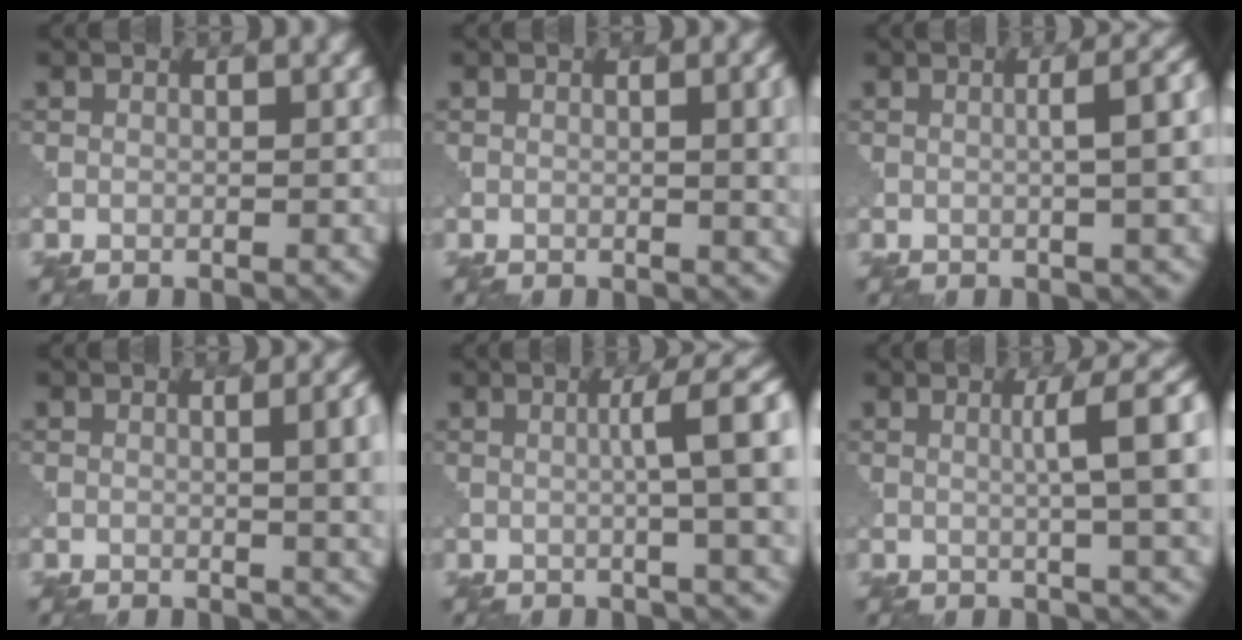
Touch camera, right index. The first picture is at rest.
{"total": 4.4, "force": [0.4, 1.6, 4.1], "torque": [-0.036, 0.003, 0.008]}
{"total": 6.3, "force": [0.2, 2.2, 5.9], "torque": [-0.048, 0.017, 0.003]}
{"total": 6.4, "force": [0.5, 2.6, 5.8], "torque": [-0.036, 0.006, 0.010]}
{"total": 8.9, "force": [0.8, 2.3, 8.5], "torque": [-0.082, 0.019, 0.011]}
{"total": 7.9, "force": [0.9, 1.7, 7.7], "torque": [-0.084, 0.018, 0.016]}